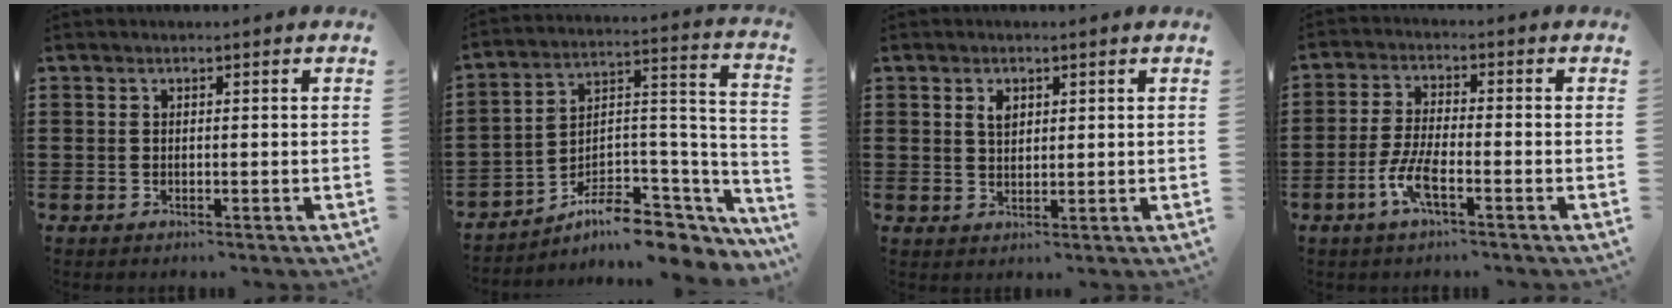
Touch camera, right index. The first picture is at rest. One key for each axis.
{"total": 7.7, "fx": -5.8, "fy": 3.3, "fz": 3.9, "tx": -0.072, "ty": -0.002, "tz": -0.108}
{"total": 2.2, "fx": 1.0, "fy": 1.3, "fz": 1.5, "tx": -0.033, "ty": 0.005, "tz": 0.018}
{"total": 5.8, "fx": -2.9, "fy": 1.3, "fz": 4.8, "tx": -0.113, "ty": -0.009, "tz": -0.059}